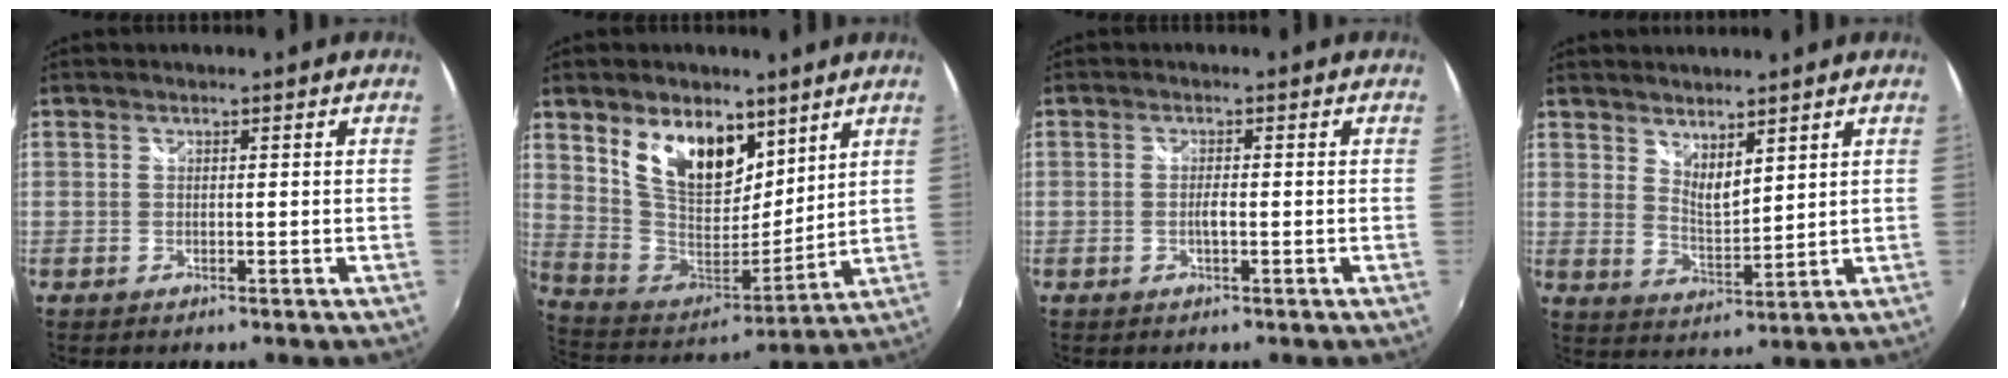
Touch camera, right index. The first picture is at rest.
{"total": 16.6, "force": [8.7, 9.3, 10.6], "torque": [-0.202, 0.004, 0.173]}
{"total": 1.3, "force": [-0.4, 0.2, 1.2], "torque": [-0.022, -0.002, -0.008]}
{"total": 5.5, "force": [4.4, 1.5, 2.9], "torque": [-0.045, -0.009, 0.078]}